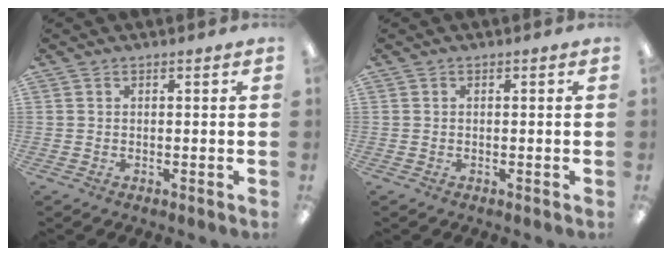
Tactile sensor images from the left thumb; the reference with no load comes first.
{"total": 0.0}